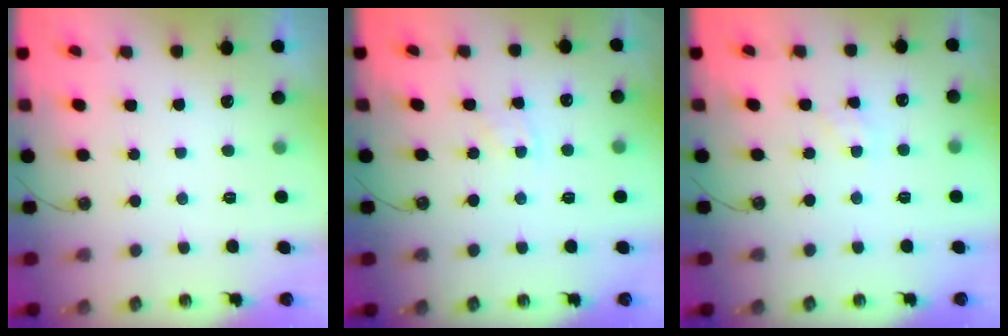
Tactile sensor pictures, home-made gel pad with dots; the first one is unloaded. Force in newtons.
{"total": 4.7, "press": 4.6, "slide": 0.6}
{"total": 1.4, "press": 1.4, "slide": 0.2}